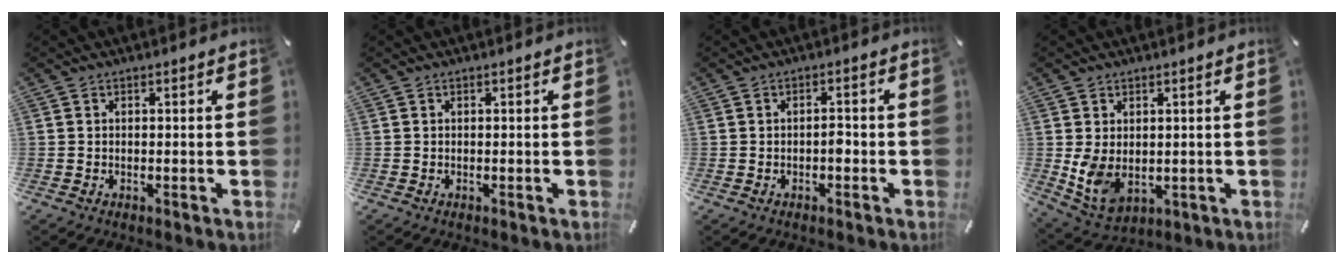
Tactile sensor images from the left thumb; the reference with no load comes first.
{"total": 0.0}
{"total": 2.0, "force": [-0.7, 1.0, 1.6], "torque": [-0.031, 0.007, -0.015]}
{"total": 6.9, "force": [0.8, 5.4, 4.2], "torque": [-0.100, -0.010, 0.017]}